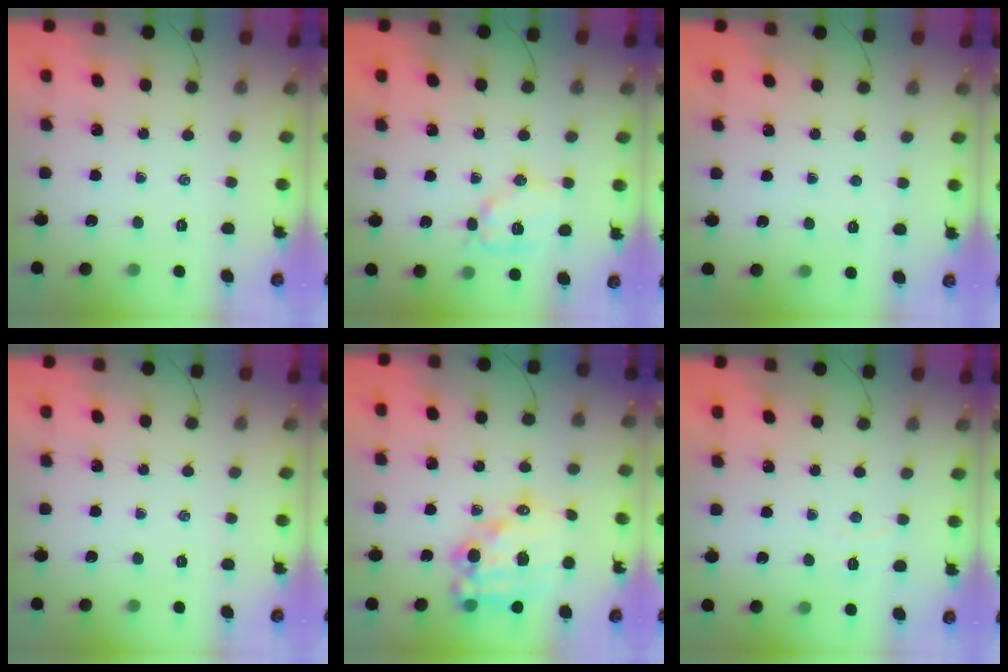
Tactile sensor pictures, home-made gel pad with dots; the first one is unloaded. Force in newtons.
{"total": 11.4, "press": 11.4, "slide": 0.5}
{"total": 1.8, "press": 1.7, "slide": 0.5}
{"total": 0.0}
{"total": 14.8, "press": 14.5, "slide": 3.0}
{"total": 3.0, "press": 2.9, "slide": 0.7}